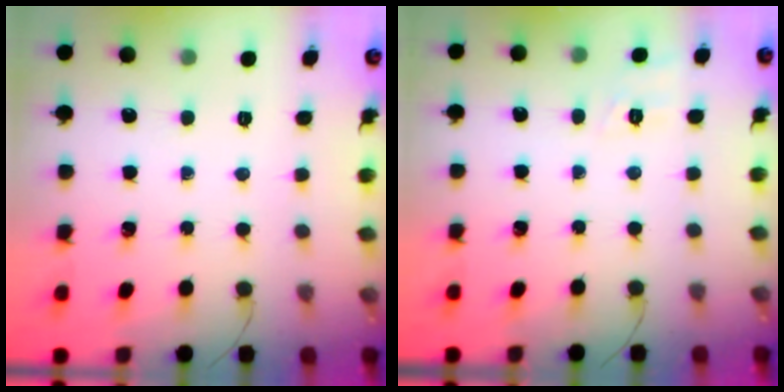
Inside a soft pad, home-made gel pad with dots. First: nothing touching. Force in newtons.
{"total": 7.3, "press": 7.2, "slide": 1.6}